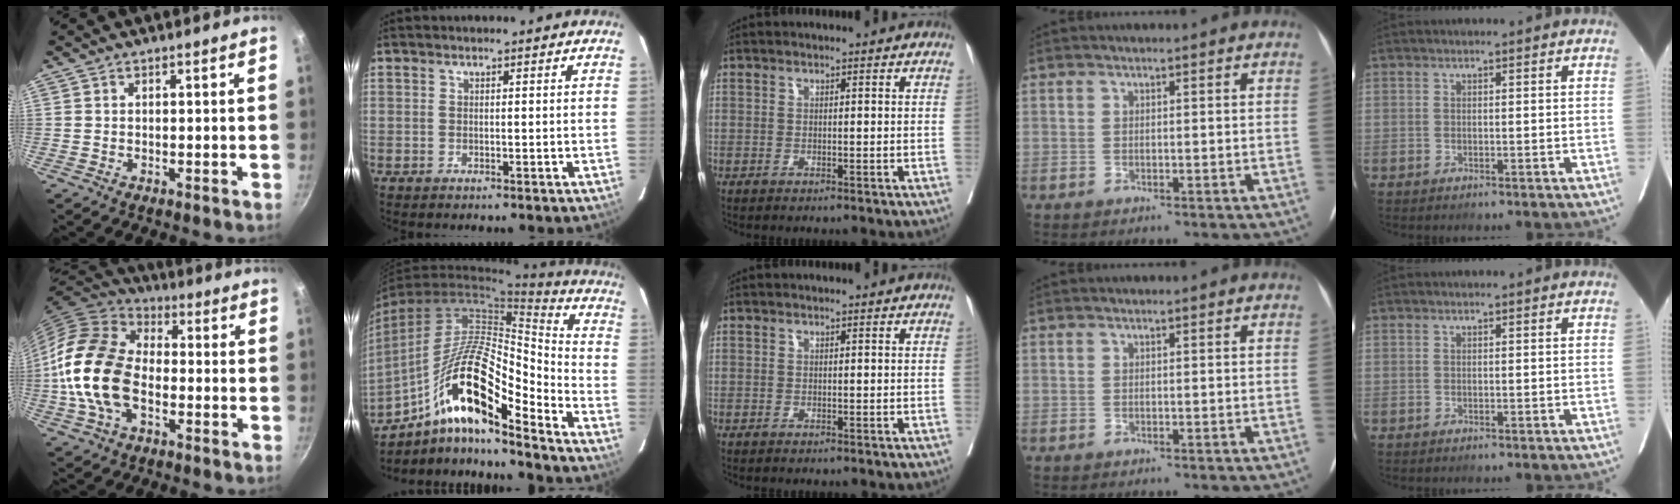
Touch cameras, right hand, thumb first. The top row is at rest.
{"thumb": {"total": 17.8, "force": [-3.1, 11.2, 13.5], "torque": [-0.276, 0.029, -0.063]}, "index": {"total": 17.9, "force": [-10.6, 3.3, 14.0], "torque": [-0.267, 0.016, -0.184]}}